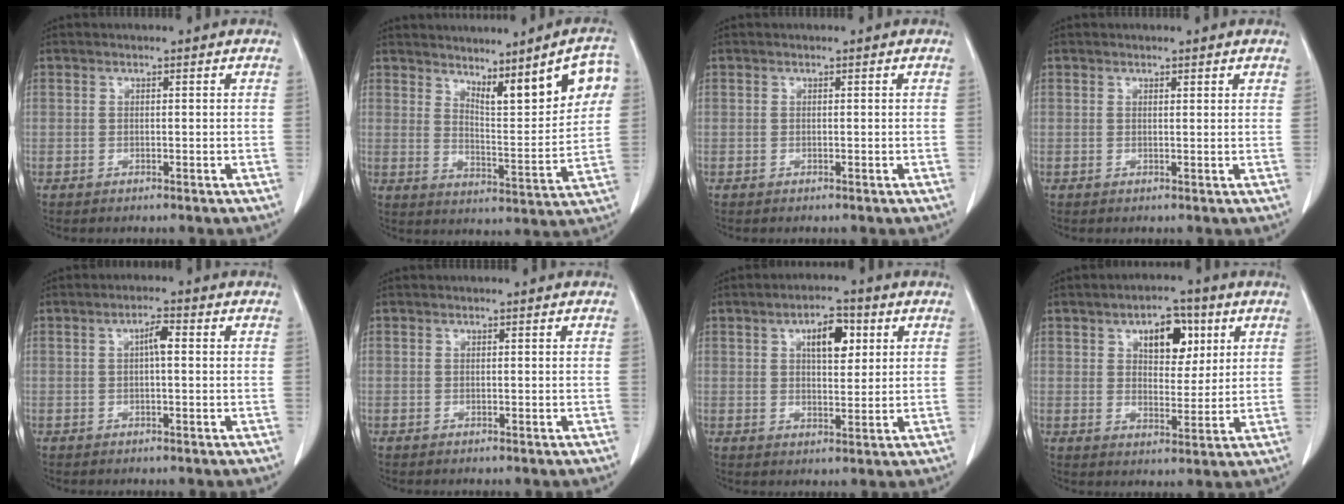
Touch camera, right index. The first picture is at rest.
{"total": 11.8, "force": [6.4, 1.9, 9.8], "torque": [-0.131, 0.001, 0.099]}
{"total": 0.0}
{"total": 1.0, "force": [0.9, 0.1, 0.4], "torque": [-0.006, -0.002, 0.010]}
{"total": 2.6, "force": [0.3, 0.5, 2.5], "torque": [-0.044, 0.005, 0.005]}
{"total": 0.0}
{"total": 6.4, "force": [2.4, 2.6, 5.3], "torque": [-0.085, 0.008, 0.040]}
{"total": 7.9, "force": [3.4, 4.1, 5.9], "torque": [-0.084, 0.013, 0.055]}